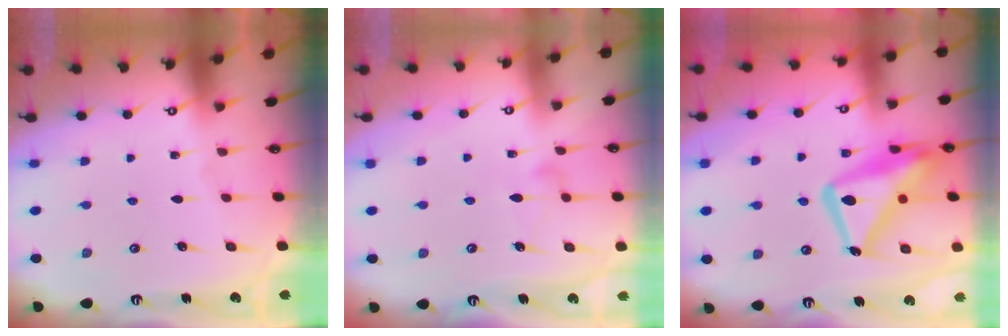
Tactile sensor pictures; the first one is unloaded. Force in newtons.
{"total": 6.5, "press": 6.5, "slide": 0.3}
{"total": 19.3, "press": 19.2, "slide": 2.0}